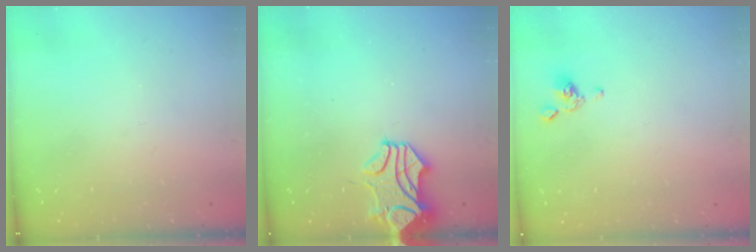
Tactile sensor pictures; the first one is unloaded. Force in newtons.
{"total": 2.1, "press": 1.8, "slide": 1.1}
{"total": 2.3, "press": 2.3, "slide": 0.6}